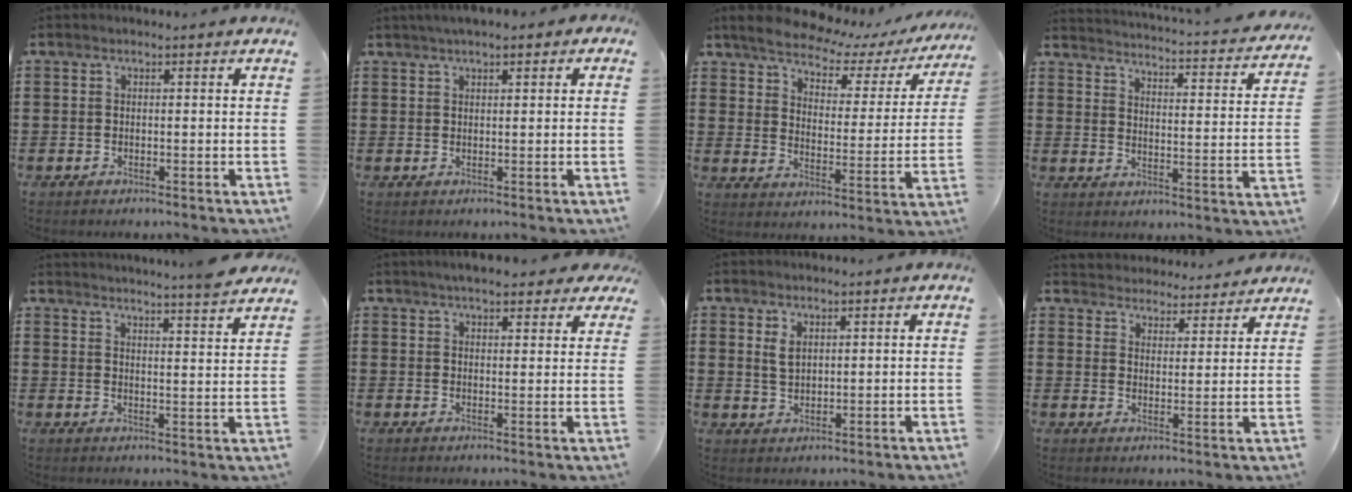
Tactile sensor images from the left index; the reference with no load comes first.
{"total": 1.8, "force": [1.0, 0.6, 1.3], "torque": [-0.028, 0.005, 0.018]}
{"total": 5.6, "force": [5.0, 1.4, 2.0], "torque": [-0.068, -0.031, 0.082]}
{"total": 2.6, "force": [2.4, -0.5, 0.6], "torque": [-0.032, -0.033, 0.030]}
{"total": 4.6, "force": [4.4, -1.1, 0.7], "torque": [-0.023, -0.033, 0.075]}
{"total": 4.6, "force": [4.0, 1.0, 1.9], "torque": [-0.041, -0.005, 0.072]}
{"total": 2.9, "force": [1.4, 1.7, 1.9], "torque": [-0.042, 0.006, 0.025]}
{"total": 4.1, "force": [4.1, 0.4, -0.5], "torque": [-0.012, -0.026, 0.072]}